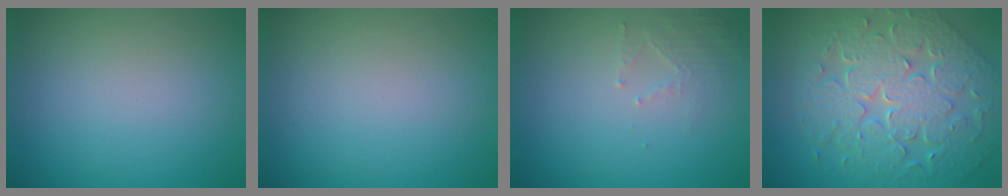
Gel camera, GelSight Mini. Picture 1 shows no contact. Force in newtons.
{"total": 0.0}
{"total": 1.7, "press": 1.7, "slide": 0.3}
{"total": 9.3, "press": 7.1, "slide": 6.1}